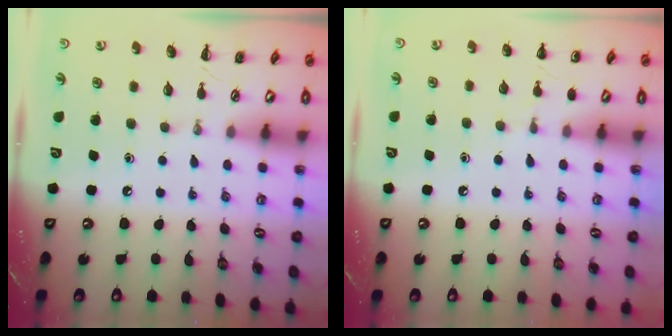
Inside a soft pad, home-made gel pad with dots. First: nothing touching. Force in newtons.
{"total": 5.0, "press": 4.8, "slide": 1.5}